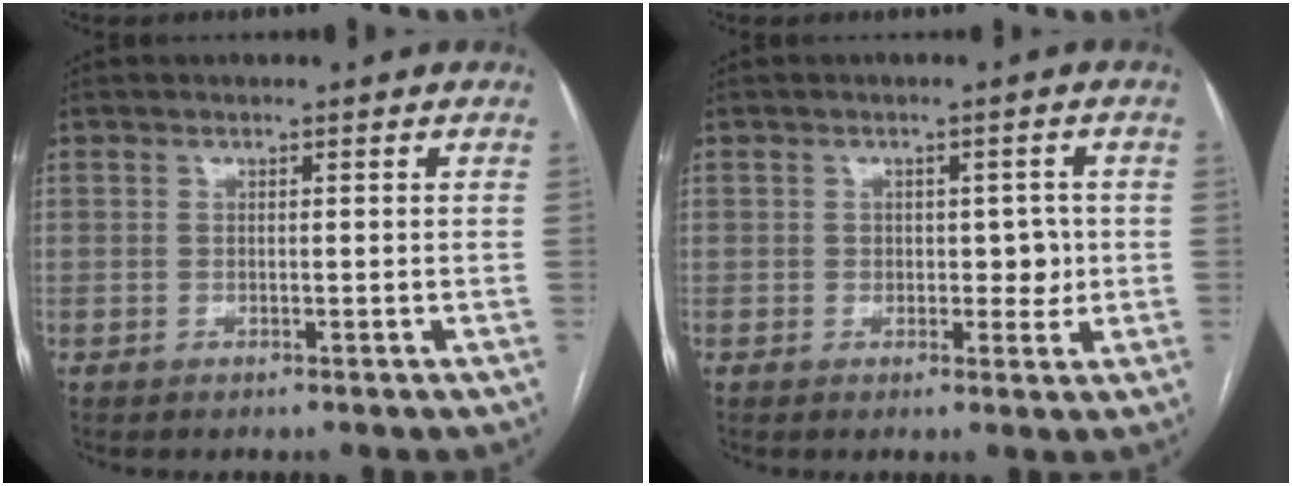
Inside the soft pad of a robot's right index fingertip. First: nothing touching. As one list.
[{"total": 3.5, "force": [0.0, 2.3, 2.7], "torque": [-0.025, 0.005, 0.003]}]